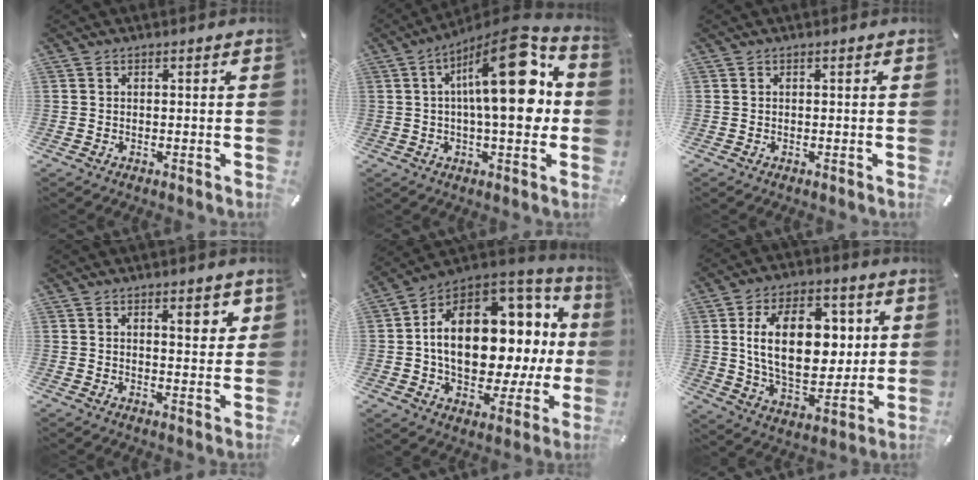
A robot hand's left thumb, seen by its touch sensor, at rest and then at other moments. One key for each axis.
{"total": 21.4, "fx": 3.7, "fy": 7.4, "fz": 19.7, "tx": -0.297, "ty": -0.024, "tz": 0.046}
{"total": 0.0}
{"total": 5.5, "fx": 2.9, "fy": 2.1, "fz": 4.2, "tx": -0.047, "ty": -0.014, "tz": 0.042}
{"total": 20.1, "fx": 2.2, "fy": 12.8, "fz": 15.3, "tx": -0.241, "ty": -0.040, "tz": 0.042}
{"total": 19.7, "fx": 3.7, "fy": 12.3, "fz": 15.0, "tx": -0.260, "ty": -0.001, "tz": 0.062}